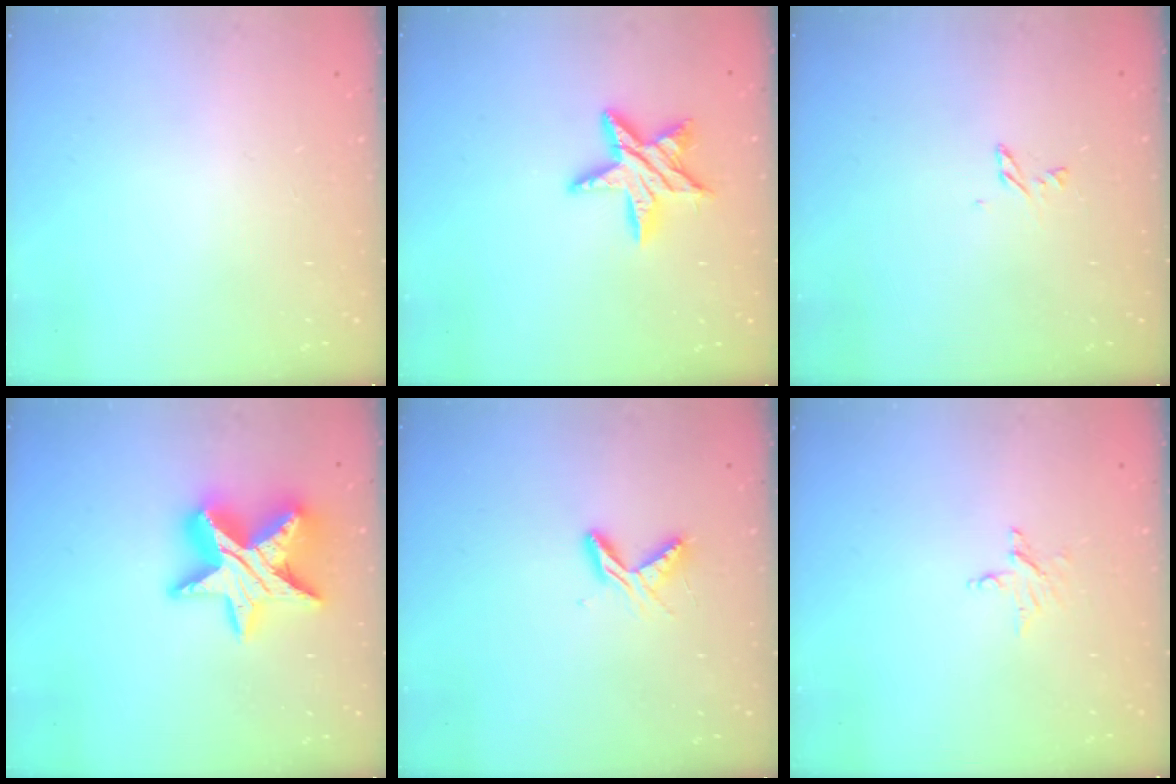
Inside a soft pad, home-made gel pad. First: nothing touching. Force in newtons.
{"total": 11.3, "press": 11.3, "slide": 0.7}
{"total": 4.3, "press": 4.3, "slide": 0.4}
{"total": 18.2, "press": 18.2, "slide": 1.2}
{"total": 5.4, "press": 5.4, "slide": 0.5}
{"total": 3.1, "press": 3.1, "slide": 0.3}